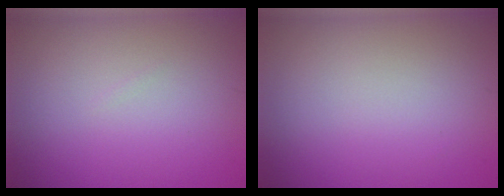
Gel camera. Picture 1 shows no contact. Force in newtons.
{"total": 0.0}